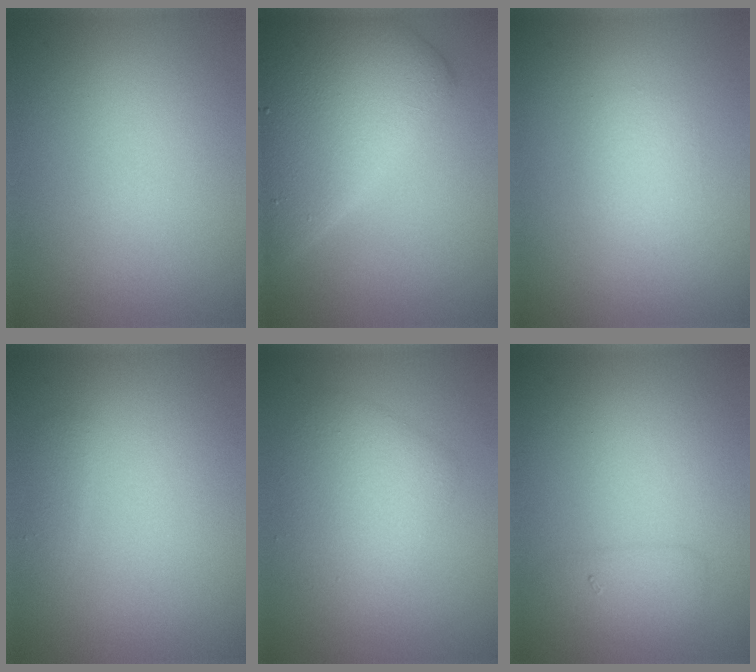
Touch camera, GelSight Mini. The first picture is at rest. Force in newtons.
{"total": 9.6, "press": 9.6, "slide": 0.4}
{"total": 1.2, "press": 1.2, "slide": 0.0}
{"total": 0.7, "press": 0.7, "slide": 0.1}
{"total": 3.8, "press": 3.8, "slide": 0.1}
{"total": 1.5, "press": 1.5, "slide": 0.0}